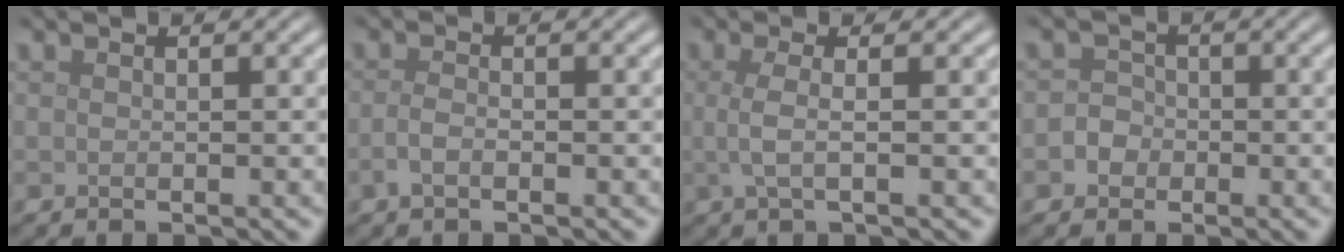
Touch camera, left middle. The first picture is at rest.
{"total": 1.4, "force": [-0.6, 0.7, 1.1], "torque": [-0.025, -0.001, -0.016]}
{"total": 2.5, "force": [0.0, 0.8, 2.4], "torque": [-0.047, 0.000, -0.002]}
{"total": 1.9, "force": [-0.6, 1.7, 0.5], "torque": [0.008, 0.003, -0.019]}